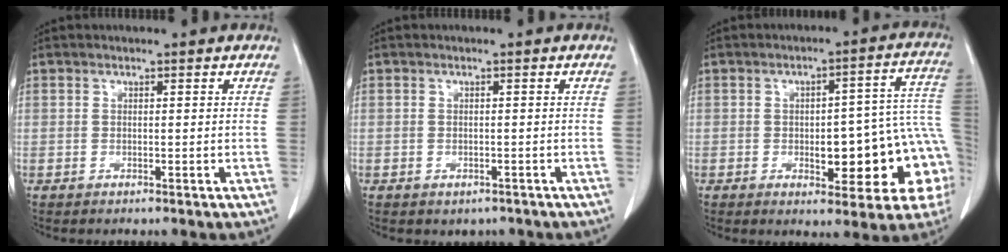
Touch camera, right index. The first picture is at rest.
{"total": 2.0, "force": [-1.4, 1.3, 0.6], "torque": [-0.007, 0.001, -0.013]}
{"total": 15.6, "force": [-3.1, 5.2, 14.4], "torque": [-0.121, 0.041, -0.024]}